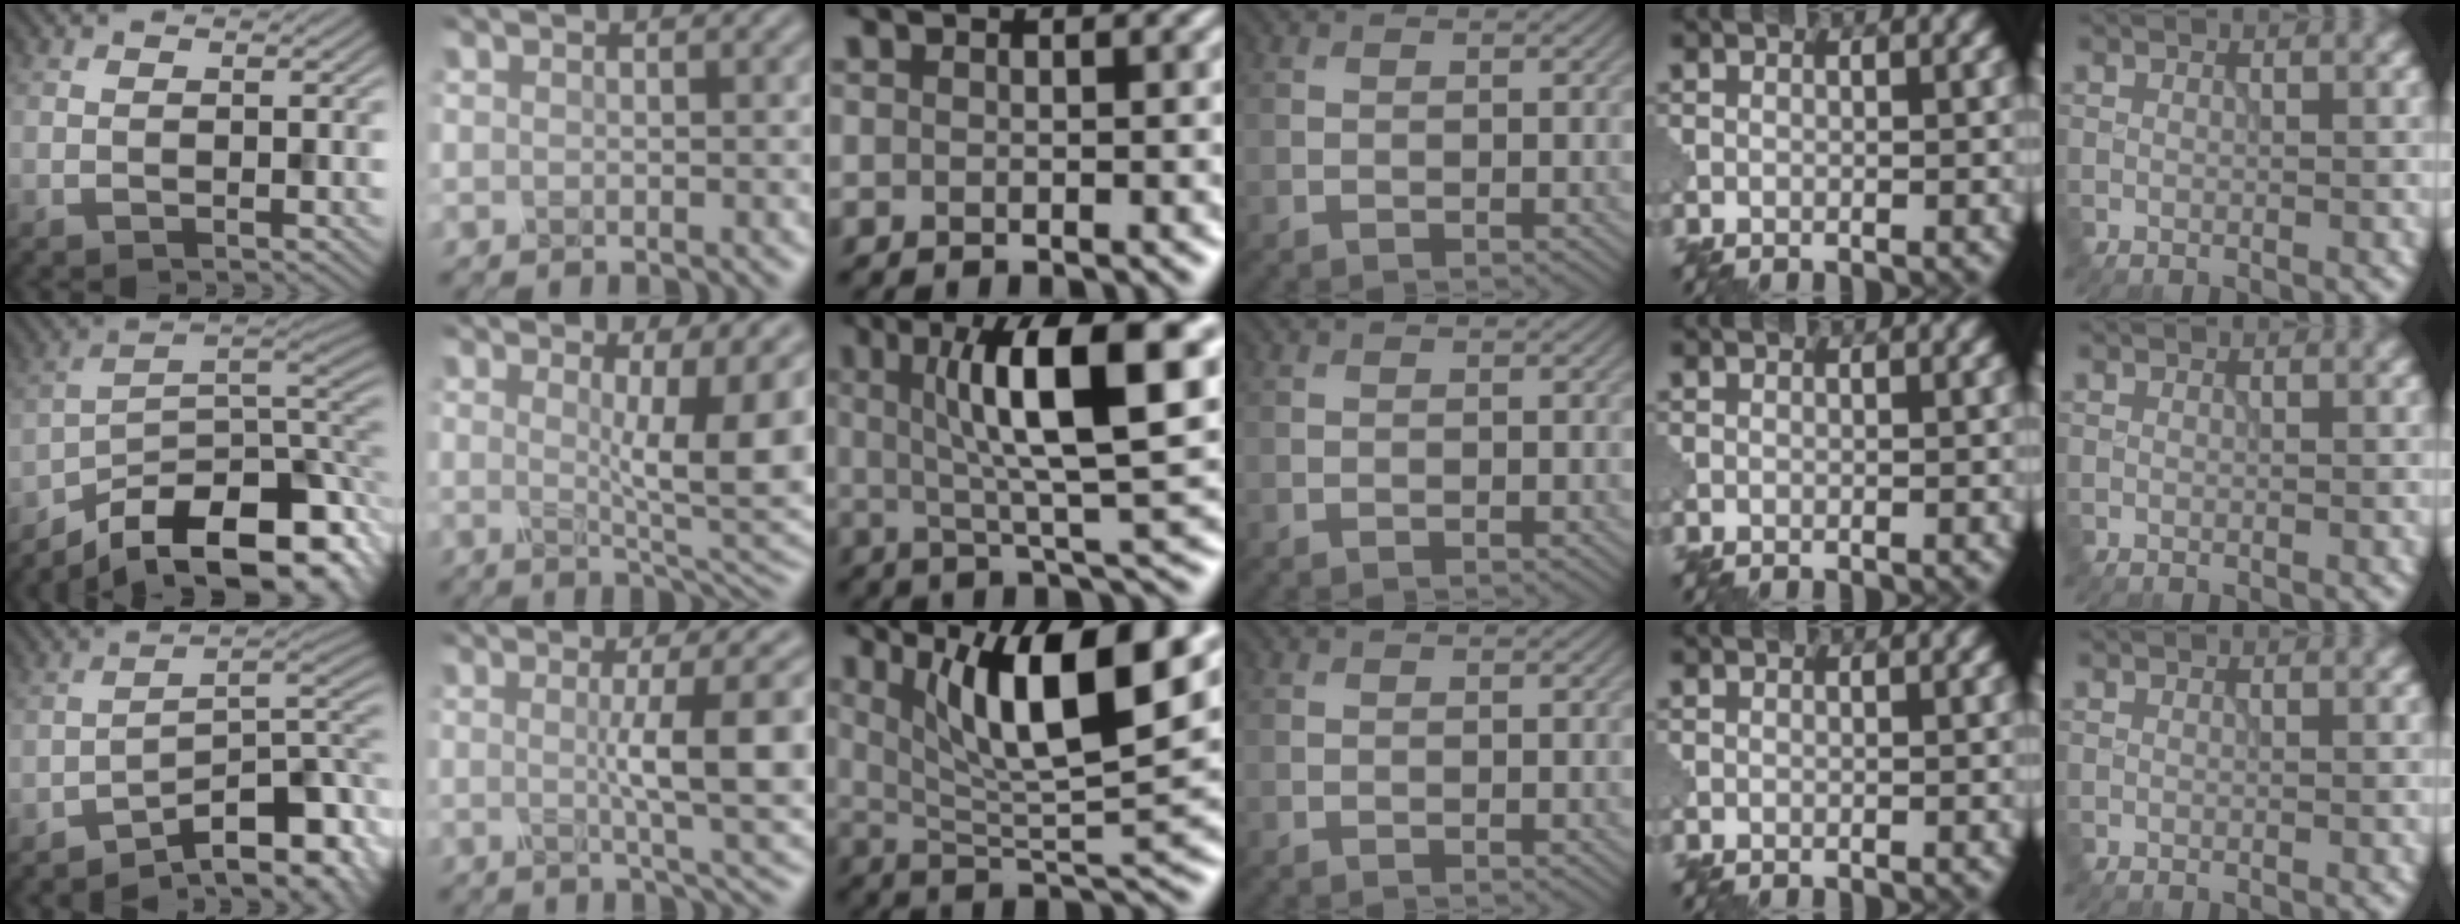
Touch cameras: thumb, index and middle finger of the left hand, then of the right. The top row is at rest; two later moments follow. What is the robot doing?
{"motion": "shake", "object": "salt shaker"}